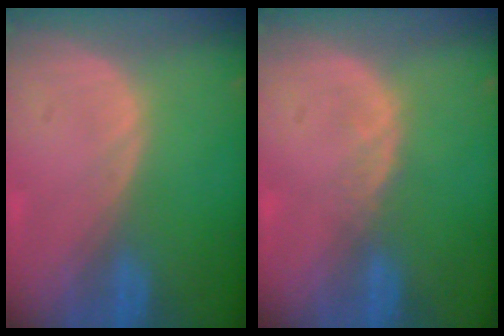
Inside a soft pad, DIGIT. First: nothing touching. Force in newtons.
{"total": 1.1, "press": 1.1, "slide": 0.2}